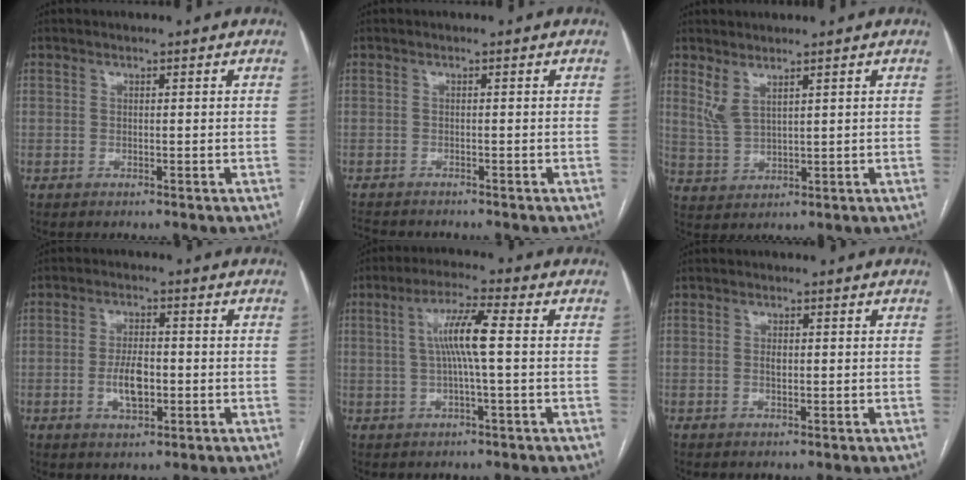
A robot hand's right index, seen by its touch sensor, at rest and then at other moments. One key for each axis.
{"total": 4.7, "fx": -4.4, "fy": 0.8, "fz": 1.5, "tx": -0.021, "ty": -0.012, "tz": -0.068}
{"total": 3.7, "fx": 2.7, "fy": 0.9, "fz": 2.3, "tx": -0.066, "ty": -0.001, "tz": 0.069}
{"total": 5.3, "fx": -1.1, "fy": 2.2, "fz": 4.7, "tx": -0.092, "ty": 0.002, "tz": -0.014}
{"total": 7.0, "fx": 0.5, "fy": 0.1, "fz": 7.0, "tx": -0.133, "ty": 0.011, "tz": 0.006}
{"total": 1.3, "fx": 0.0, "fy": 0.6, "fz": 1.1, "tx": -0.024, "ty": 0.002, "tz": 0.004}